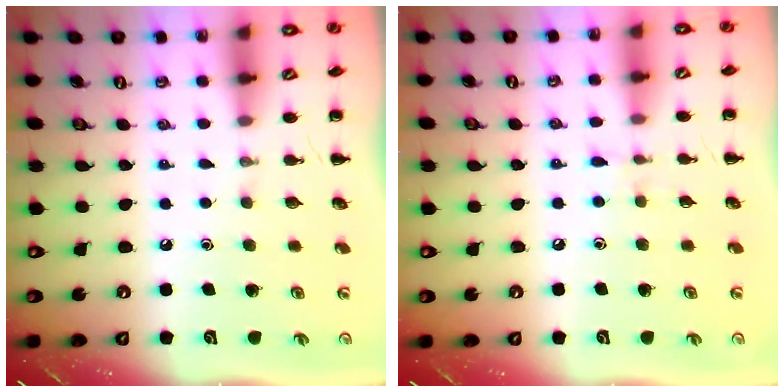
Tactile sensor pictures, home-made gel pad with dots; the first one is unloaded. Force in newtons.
{"total": 4.5, "press": 4.1, "slide": 1.6}